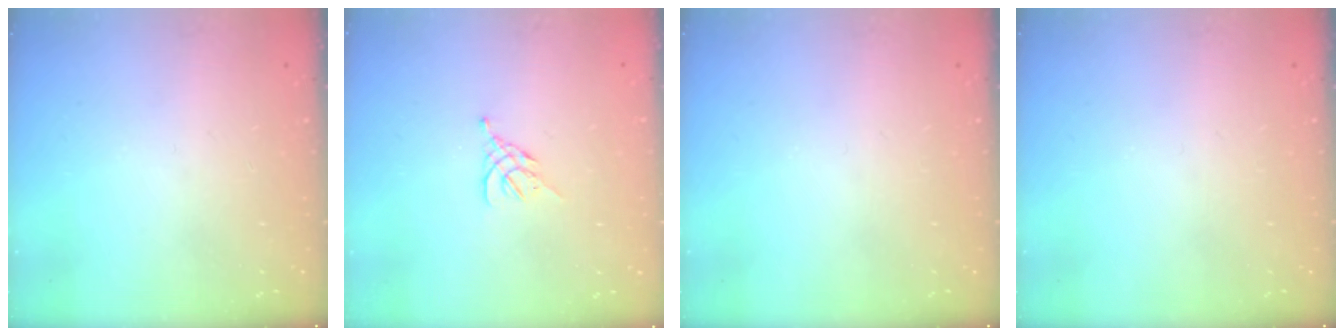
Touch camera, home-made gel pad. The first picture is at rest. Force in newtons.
{"total": 4.7, "press": 4.6, "slide": 0.7}
{"total": 0.0}
{"total": 0.0}